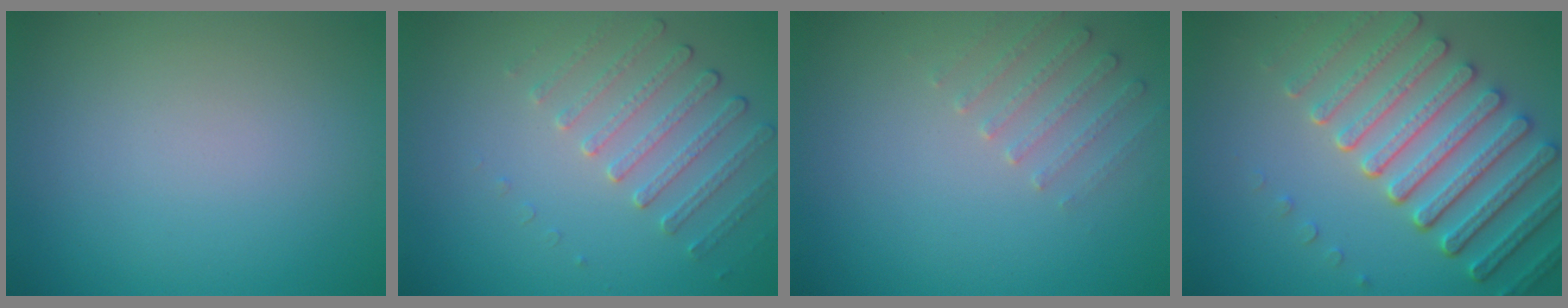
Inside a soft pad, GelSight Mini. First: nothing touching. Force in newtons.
{"total": 2.2, "press": 1.8, "slide": 1.2}
{"total": 1.9, "press": 1.8, "slide": 0.6}
{"total": 7.3, "press": 5.6, "slide": 4.8}